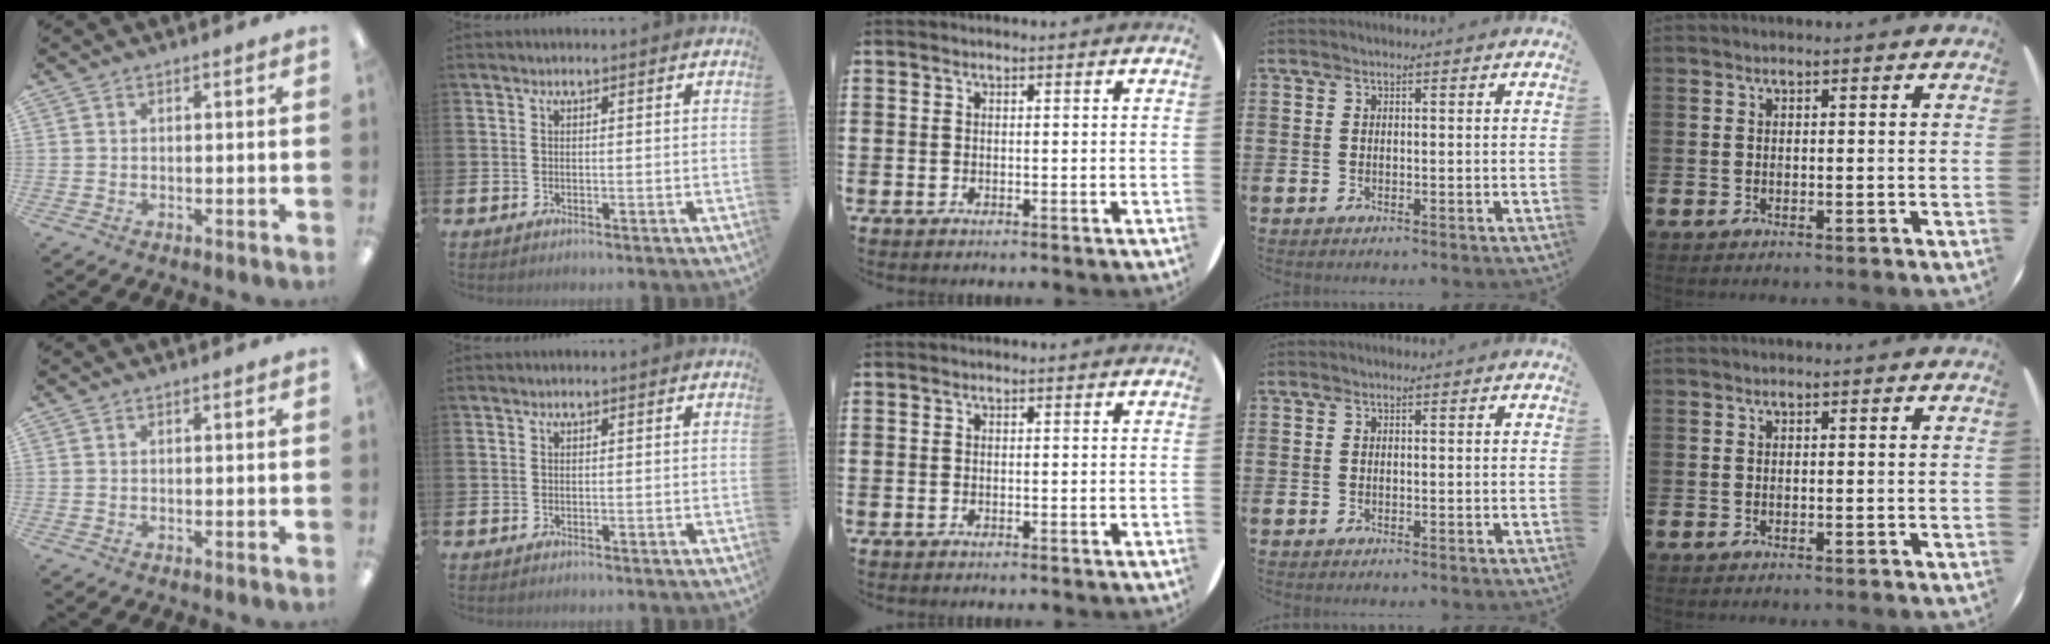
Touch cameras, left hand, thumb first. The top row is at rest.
{}